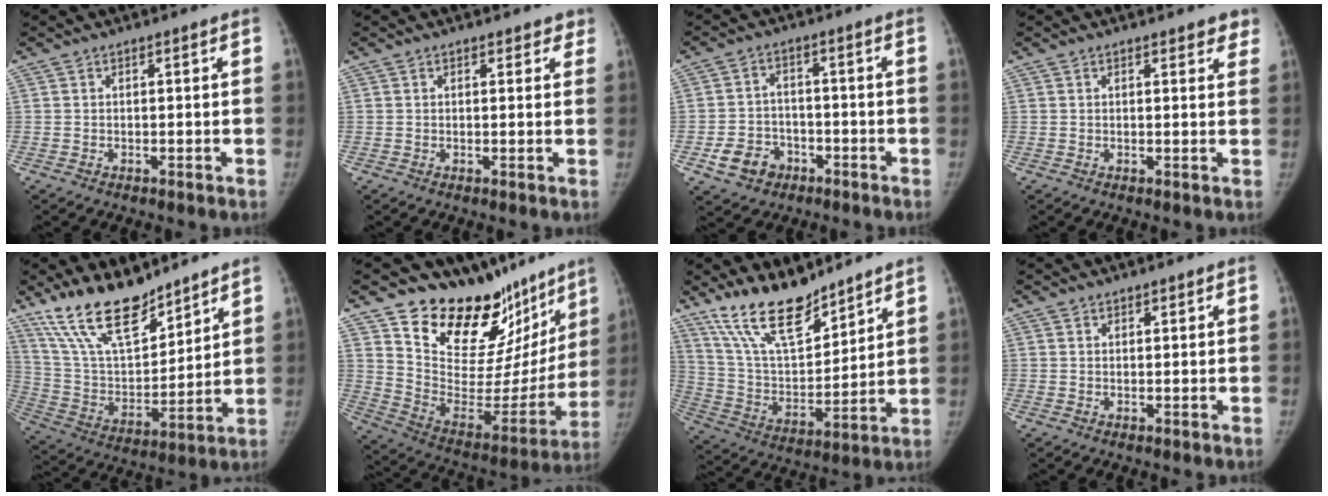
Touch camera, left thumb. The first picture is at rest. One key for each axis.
{"total": 2.3, "fx": 1.7, "fy": 1.4, "fz": 0.8, "tx": 0.023, "ty": -0.004, "tz": 0.015}
{"total": 7.1, "fx": -3.5, "fy": 5.6, "fz": 2.7, "tx": -0.033, "ty": 0.022, "tz": -0.054}
{"total": 2.9, "fx": 2.3, "fy": 1.2, "fz": 1.4, "tx": 0.014, "ty": -0.007, "tz": 0.022}
{"total": 18.3, "fx": 14.1, "fy": 6.7, "fz": 9.6, "tx": -0.138, "ty": -0.073, "tz": 0.269}
{"total": 24.8, "fx": 19.1, "fy": 12.1, "fz": 10.0, "tx": -0.096, "ty": -0.122, "tz": 0.293}
{"total": 16.7, "fx": 13.1, "fy": 5.8, "fz": 8.5, "tx": -0.119, "ty": -0.073, "tz": 0.252}
{"total": 0.9, "fx": 0.6, "fy": 0.5, "fz": 0.2, "tx": 0.006, "ty": -0.003, "tz": 0.007}